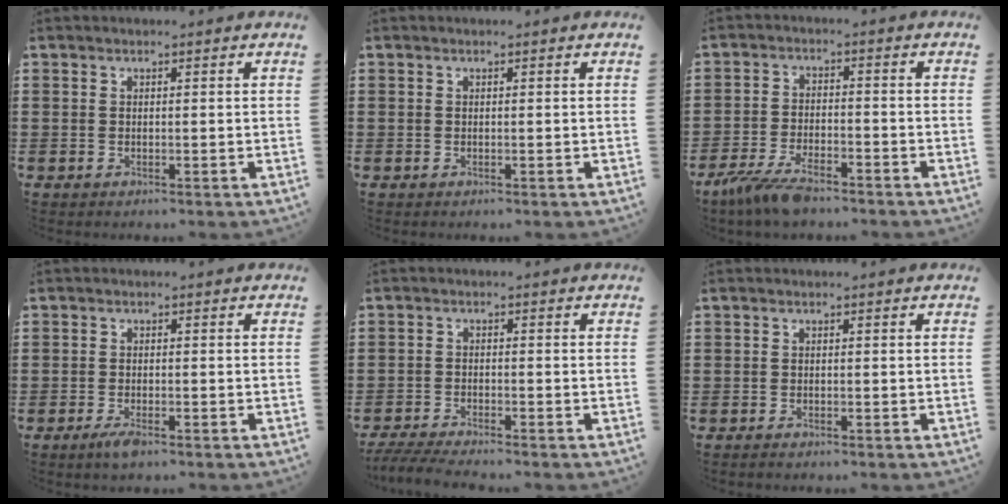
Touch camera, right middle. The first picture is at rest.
{"total": 0.0}
{"total": 6.1, "force": [-4.8, 1.4, 3.5], "torque": [-0.088, -0.009, -0.095]}
{"total": 2.2, "force": [-1.2, 0.6, 1.8], "torque": [-0.037, -0.003, -0.024]}
{"total": 3.6, "force": [-3.5, 0.0, 1.1], "torque": [-0.033, -0.010, -0.072]}
{"total": 0.5, "force": [-0.5, 0.1, 0.2], "torque": [-0.005, -0.003, -0.009]}